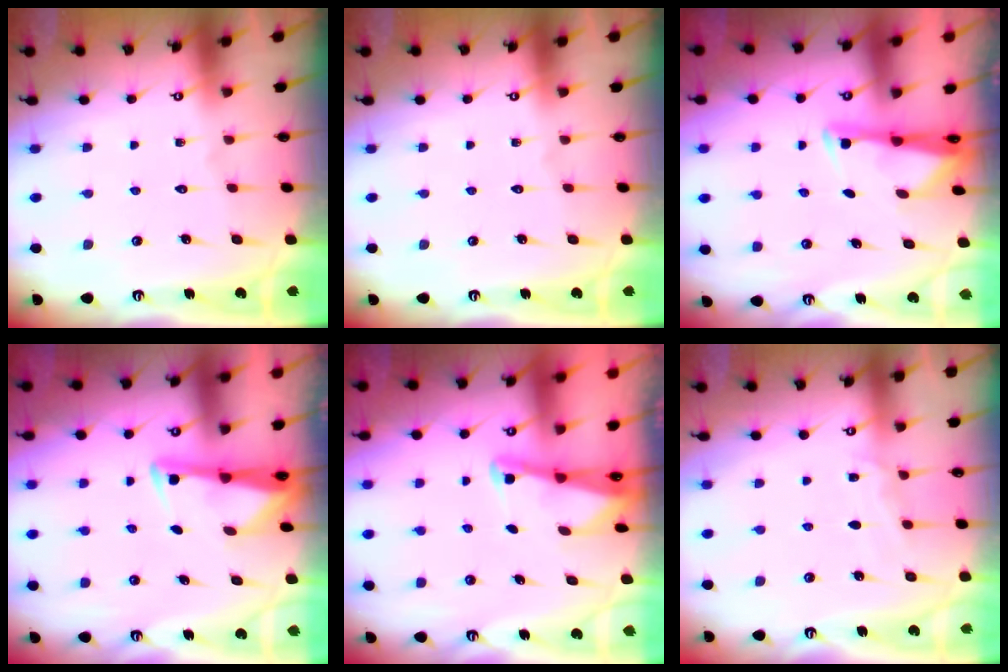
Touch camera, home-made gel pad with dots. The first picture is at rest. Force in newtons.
{"total": 0.0}
{"total": 2.7, "press": 2.7, "slide": 0.4}
{"total": 3.0, "press": 3.0, "slide": 0.4}
{"total": 2.2, "press": 2.2, "slide": 0.3}
{"total": 4.9, "press": 4.9, "slide": 0.6}